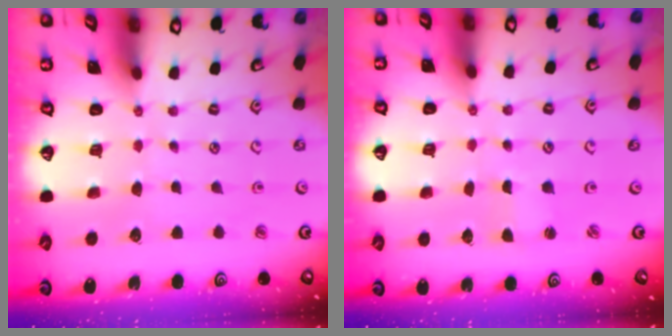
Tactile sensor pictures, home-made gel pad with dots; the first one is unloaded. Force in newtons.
{"total": 0.8, "press": 0.8, "slide": 0.0}